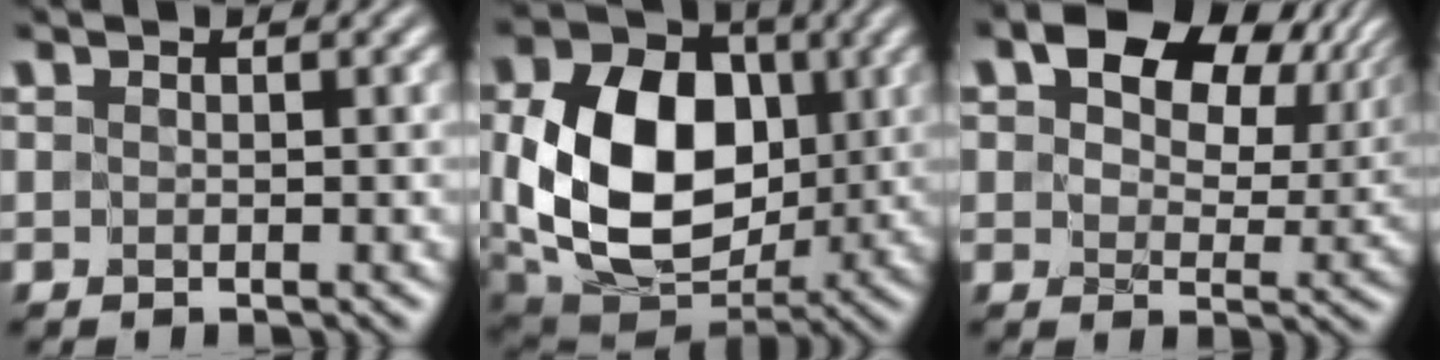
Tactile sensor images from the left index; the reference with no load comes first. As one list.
[{"total": 11.9, "force": [0.0, 8.4, 8.4], "torque": [-0.166, -0.009, 0.008]}, {"total": 10.5, "force": [5.3, 6.0, 6.8], "torque": [-0.102, 0.003, 0.094]}]